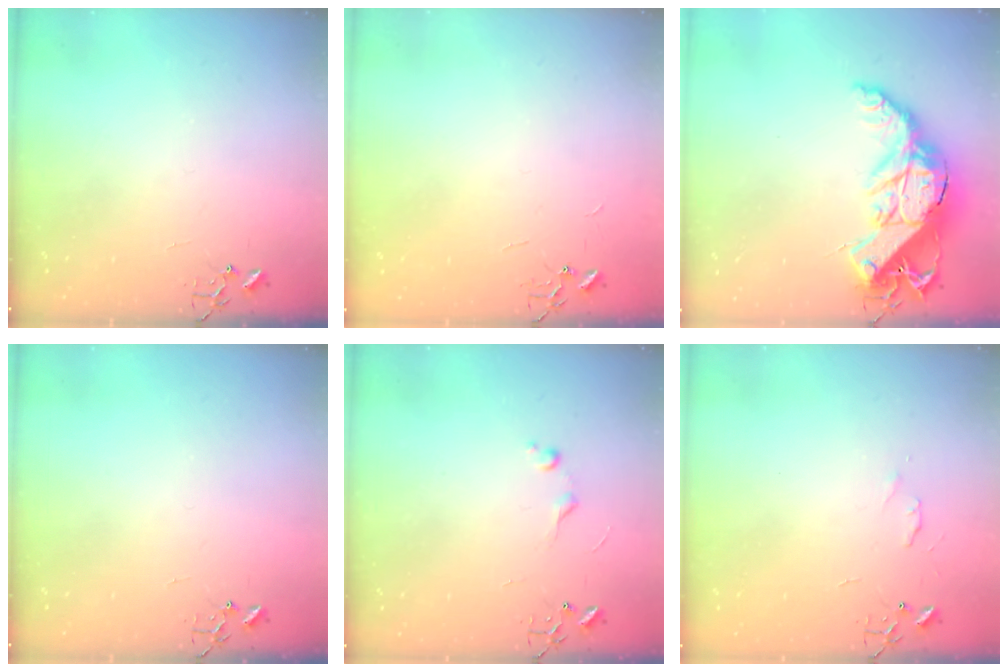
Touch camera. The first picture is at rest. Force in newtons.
{"total": 1.8, "press": 1.8, "slide": 0.2}
{"total": 19.6, "press": 19.6, "slide": 1.2}
{"total": 0.0}
{"total": 6.8, "press": 6.7, "slide": 0.8}
{"total": 4.1, "press": 4.1, "slide": 0.7}